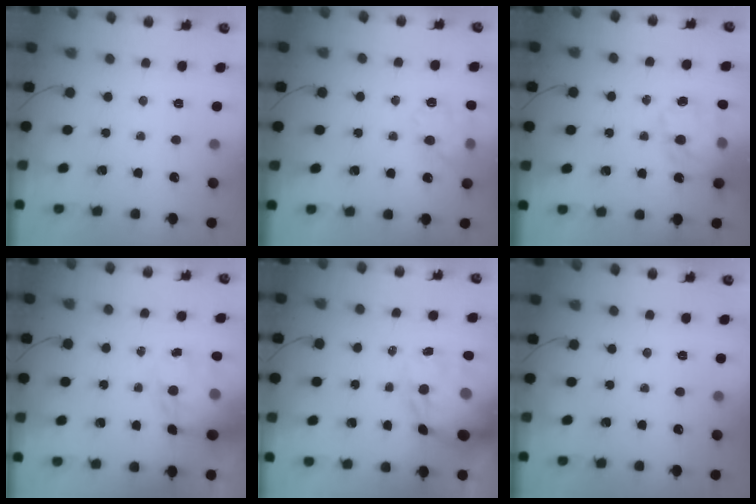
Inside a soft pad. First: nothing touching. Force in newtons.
{"total": 12.0, "press": 11.9, "slide": 1.4}
{"total": 19.0, "press": 18.5, "slide": 4.2}
{"total": 14.3, "press": 13.8, "slide": 3.5}
{"total": 15.3, "press": 14.9, "slide": 3.4}
{"total": 0.0}